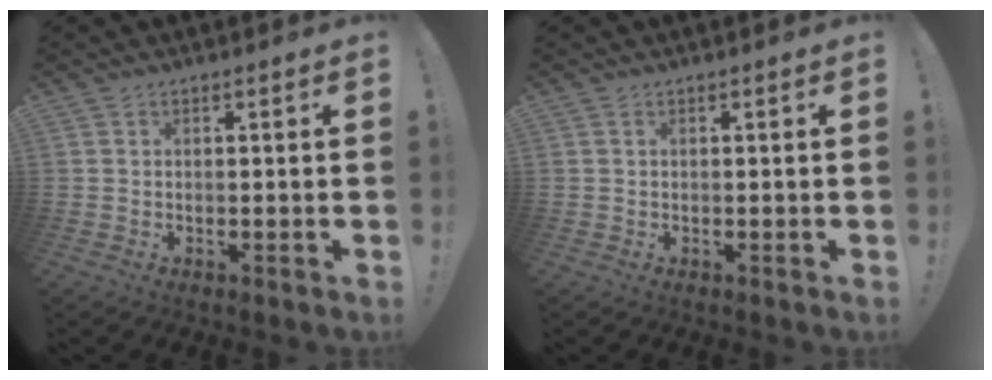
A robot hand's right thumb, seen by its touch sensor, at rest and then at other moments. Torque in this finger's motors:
{"motor_torque": [-0.06, 0.08, 0.09, -0.10, -0.05]}